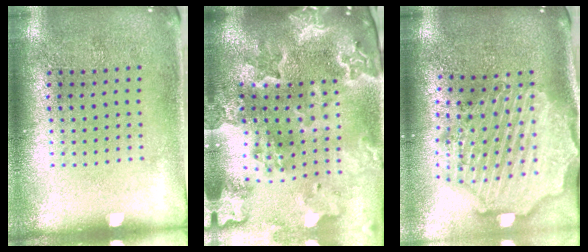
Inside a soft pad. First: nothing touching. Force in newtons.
{"total": 4.2, "press": 3.5, "slide": 2.3}
{"total": 3.5, "press": 3.0, "slide": 1.9}